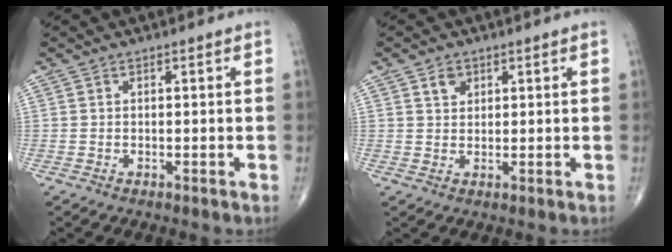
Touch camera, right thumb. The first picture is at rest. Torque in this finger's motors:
{"motor_torque": [0.21, 0.36, 0.33, 0.26, 0.02]}